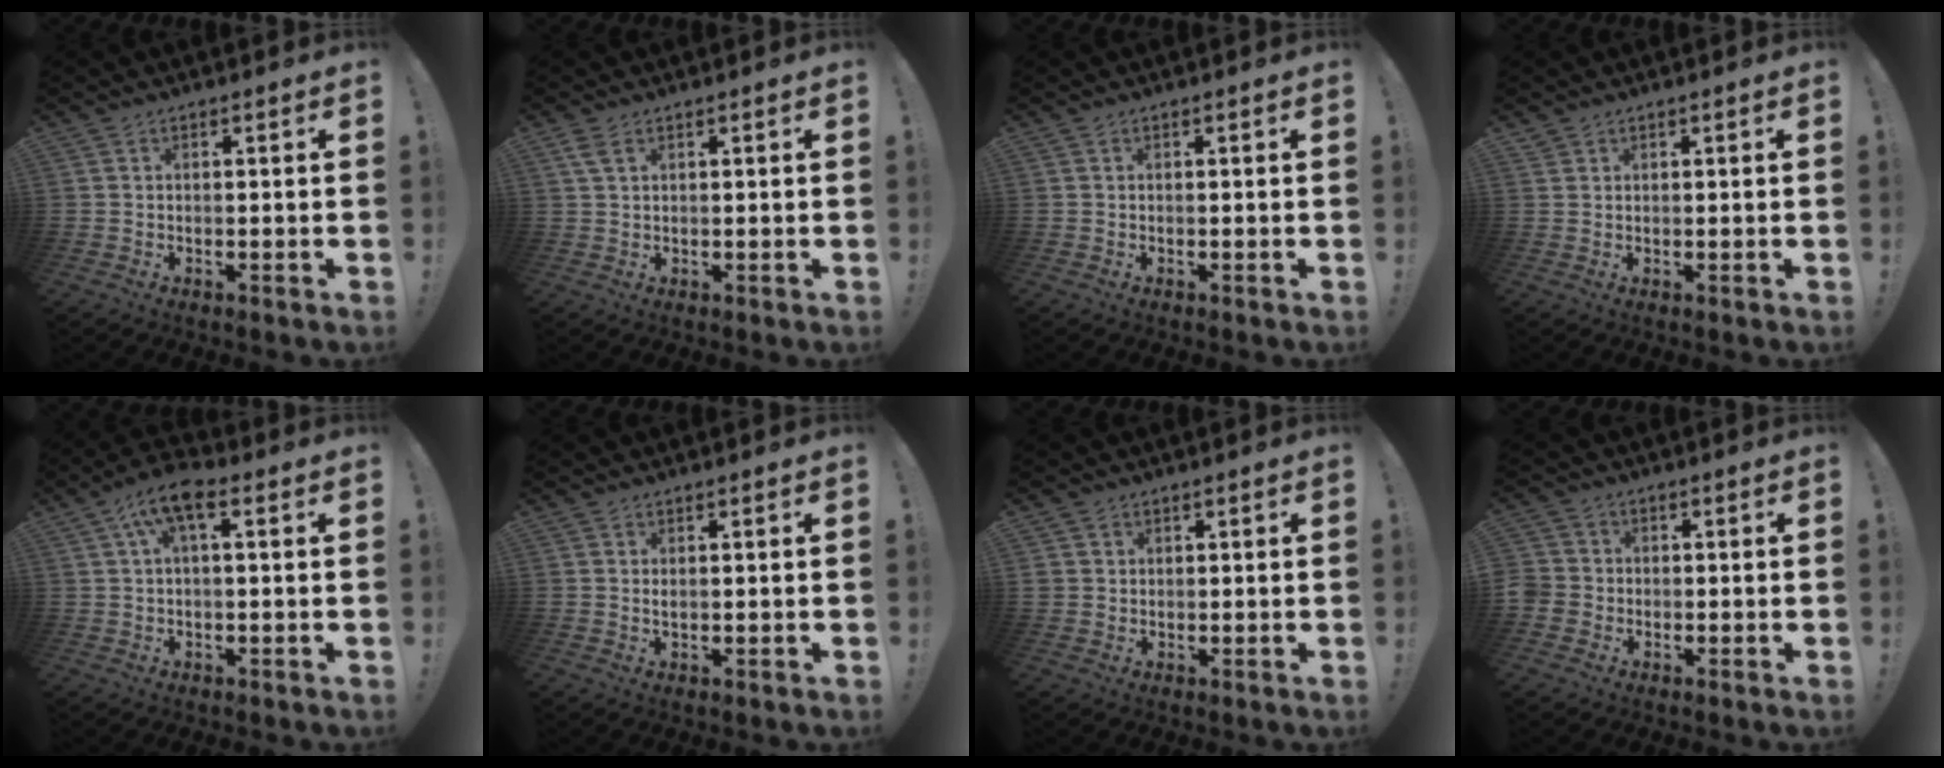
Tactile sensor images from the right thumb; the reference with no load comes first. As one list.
[{"total": 3.3, "force": [1.7, 1.5, 2.4], "torque": [-0.041, -0.002, 0.031]}, {"total": 0.0}, {"total": 1.2, "force": [0.9, 0.6, 0.3], "torque": [0.000, -0.004, 0.018]}, {"total": 7.8, "force": [2.3, 2.8, 6.9], "torque": [-0.119, -0.003, 0.045]}, {"total": 0.7, "force": [0.2, 0.2, 0.6], "torque": [-0.011, 0.002, 0.002]}, {"total": 2.1, "force": [1.0, 1.8, 0.2], "torque": [-0.005, -0.002, 0.020]}, {"total": 4.1, "force": [-1.1, 3.7, 1.3], "torque": [-0.032, 0.006, -0.023]}]